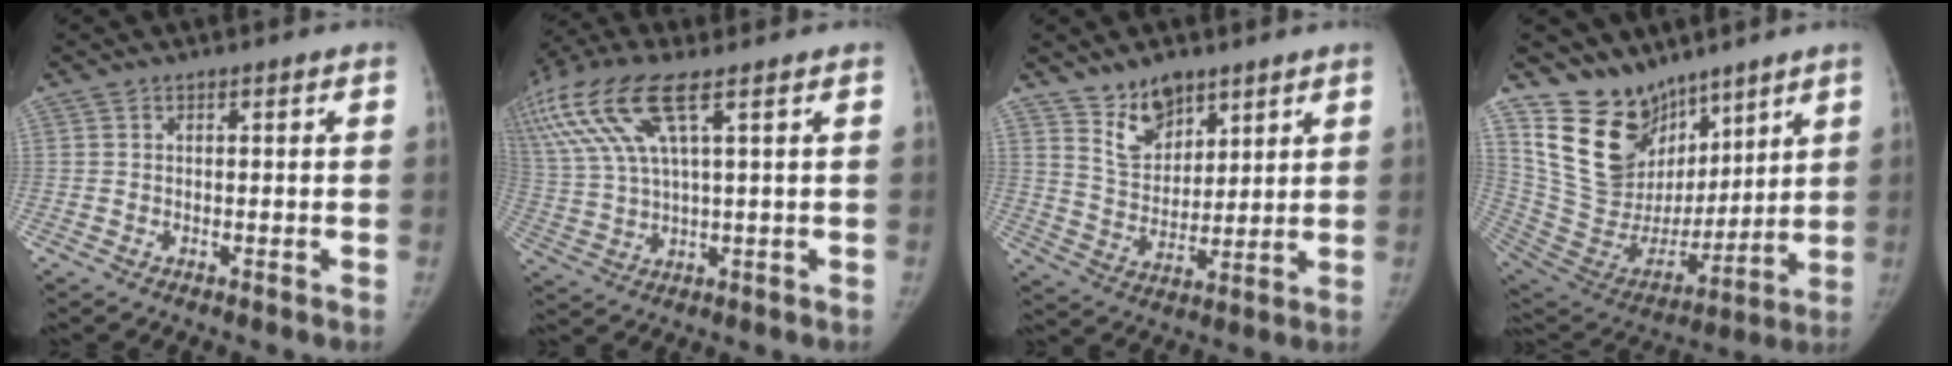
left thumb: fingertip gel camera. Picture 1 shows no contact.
{"total": 19.0, "force": [8.8, 6.4, 15.5], "torque": [-0.394, 0.011, 0.174]}
{"total": 8.9, "force": [6.4, 4.9, 3.8], "torque": [-0.033, -0.050, 0.123]}
{"total": 19.1, "force": [13.3, 12.0, 6.6], "torque": [-0.072, -0.067, 0.259]}